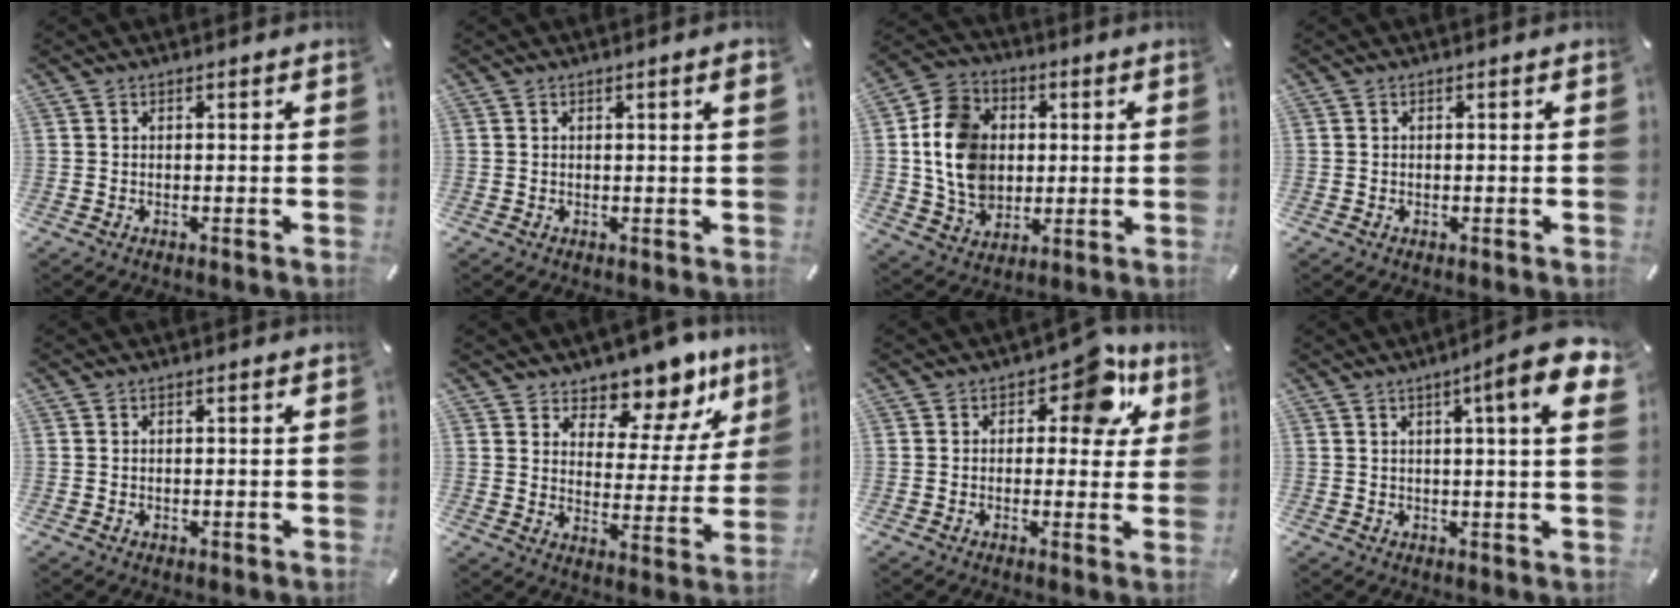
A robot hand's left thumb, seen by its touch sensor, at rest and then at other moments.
{"total": 2.0, "force": [0.5, 0.2, 2.0], "torque": [-0.029, -0.003, 0.006]}
{"total": 13.0, "force": [0.7, 11.1, 6.7], "torque": [-0.148, 0.015, 0.017]}
{"total": 0.0}
{"total": 0.5, "force": [0.0, 0.5, 0.2], "torque": [-0.003, 0.003, -0.001]}
{"total": 10.0, "force": [8.5, 4.9, 2.0], "torque": [-0.015, -0.091, 0.146]}
{"total": 11.1, "force": [5.3, 6.1, 7.6], "torque": [-0.079, -0.029, 0.083]}
{"total": 11.4, "force": [4.8, 1.5, 10.2], "torque": [-0.146, -0.021, 0.071]}